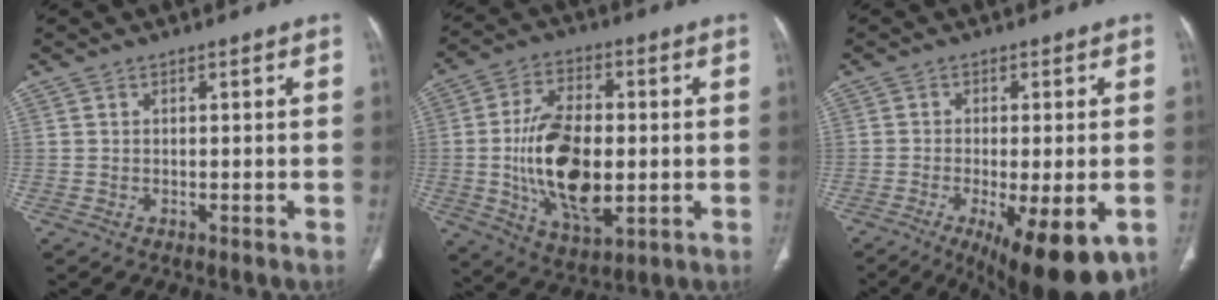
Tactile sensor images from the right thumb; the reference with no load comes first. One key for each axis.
{"total": 17.7, "fx": -1.4, "fy": 9.5, "fz": 14.8, "tx": -0.257, "ty": -0.003, "tz": -0.016}
{"total": 14.9, "fx": -6.7, "fy": 4.7, "fz": 12.5, "tx": -0.161, "ty": -0.012, "tz": -0.089}